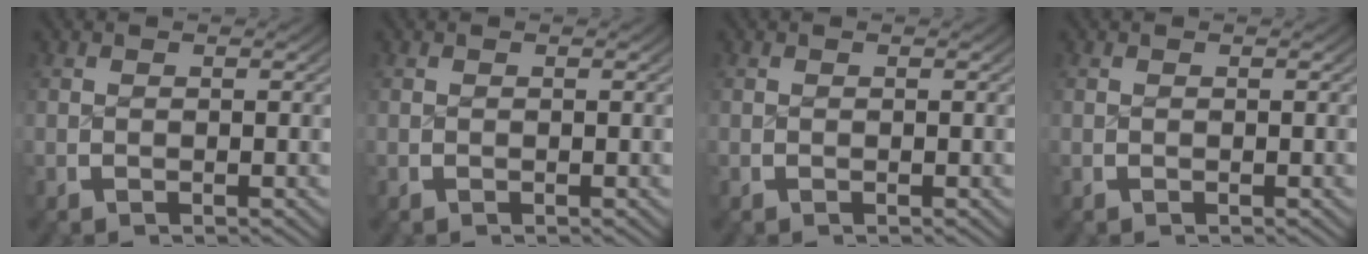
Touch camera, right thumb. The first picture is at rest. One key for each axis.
{"total": 0.0}
{"total": 0.0}
{"total": 0.0}